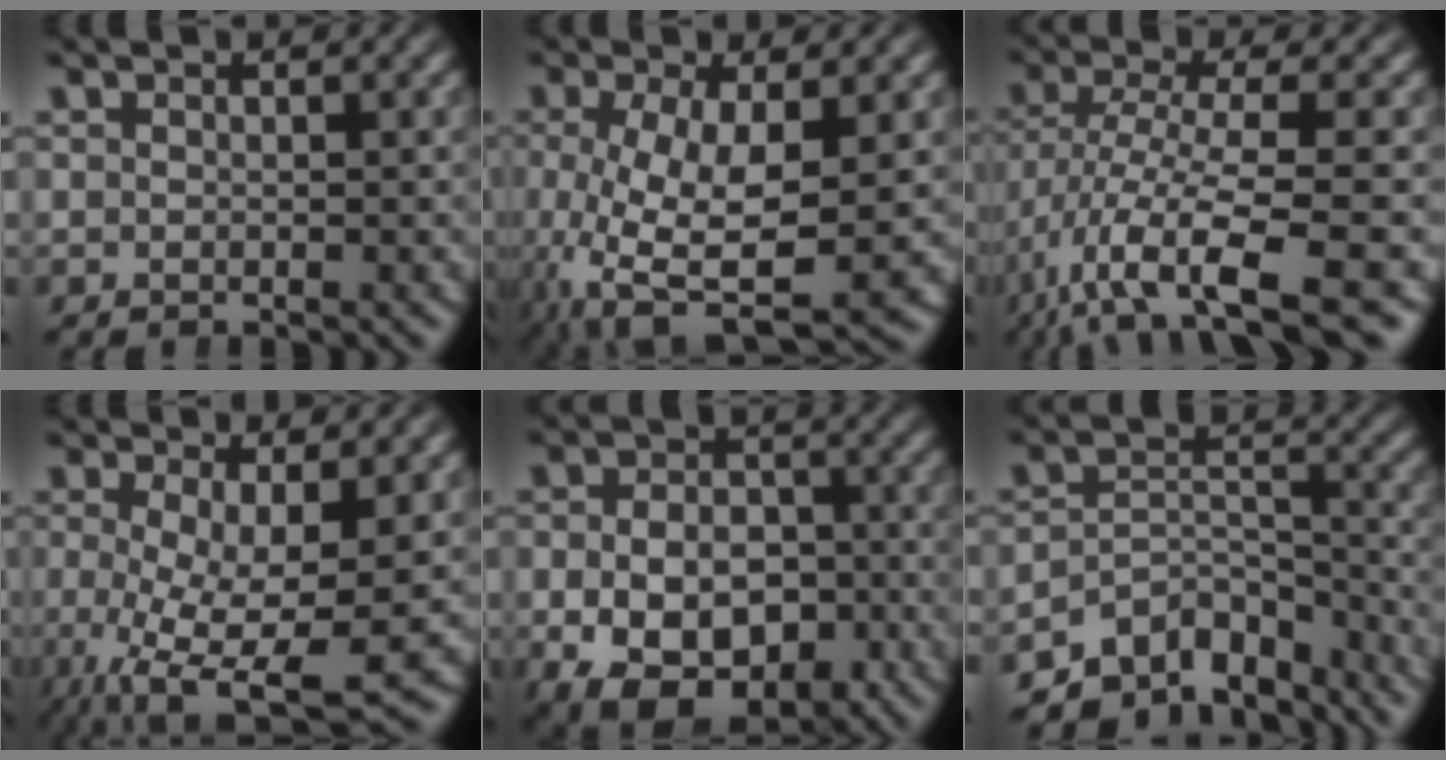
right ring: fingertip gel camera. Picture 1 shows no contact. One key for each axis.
{"total": 10.3, "fx": -2.8, "fy": 5.7, "fz": 8.1, "tx": -0.176, "ty": -0.057, "tz": -0.014}
{"total": 9.5, "fx": -5.7, "fy": 3.5, "fz": 6.8, "tx": -0.142, "ty": -0.051, "tz": -0.064}
{"total": 8.3, "fx": -2.7, "fy": 3.8, "fz": 6.9, "tx": -0.149, "ty": -0.058, "tz": -0.016}
{"total": 11.7, "fx": -5.0, "fy": 8.3, "fz": 6.5, "tx": -0.114, "ty": -0.049, "tz": -0.064}
{"total": 10.7, "fx": -8.0, "fy": 5.3, "fz": 4.8, "tx": -0.072, "ty": -0.039, "tz": -0.115}